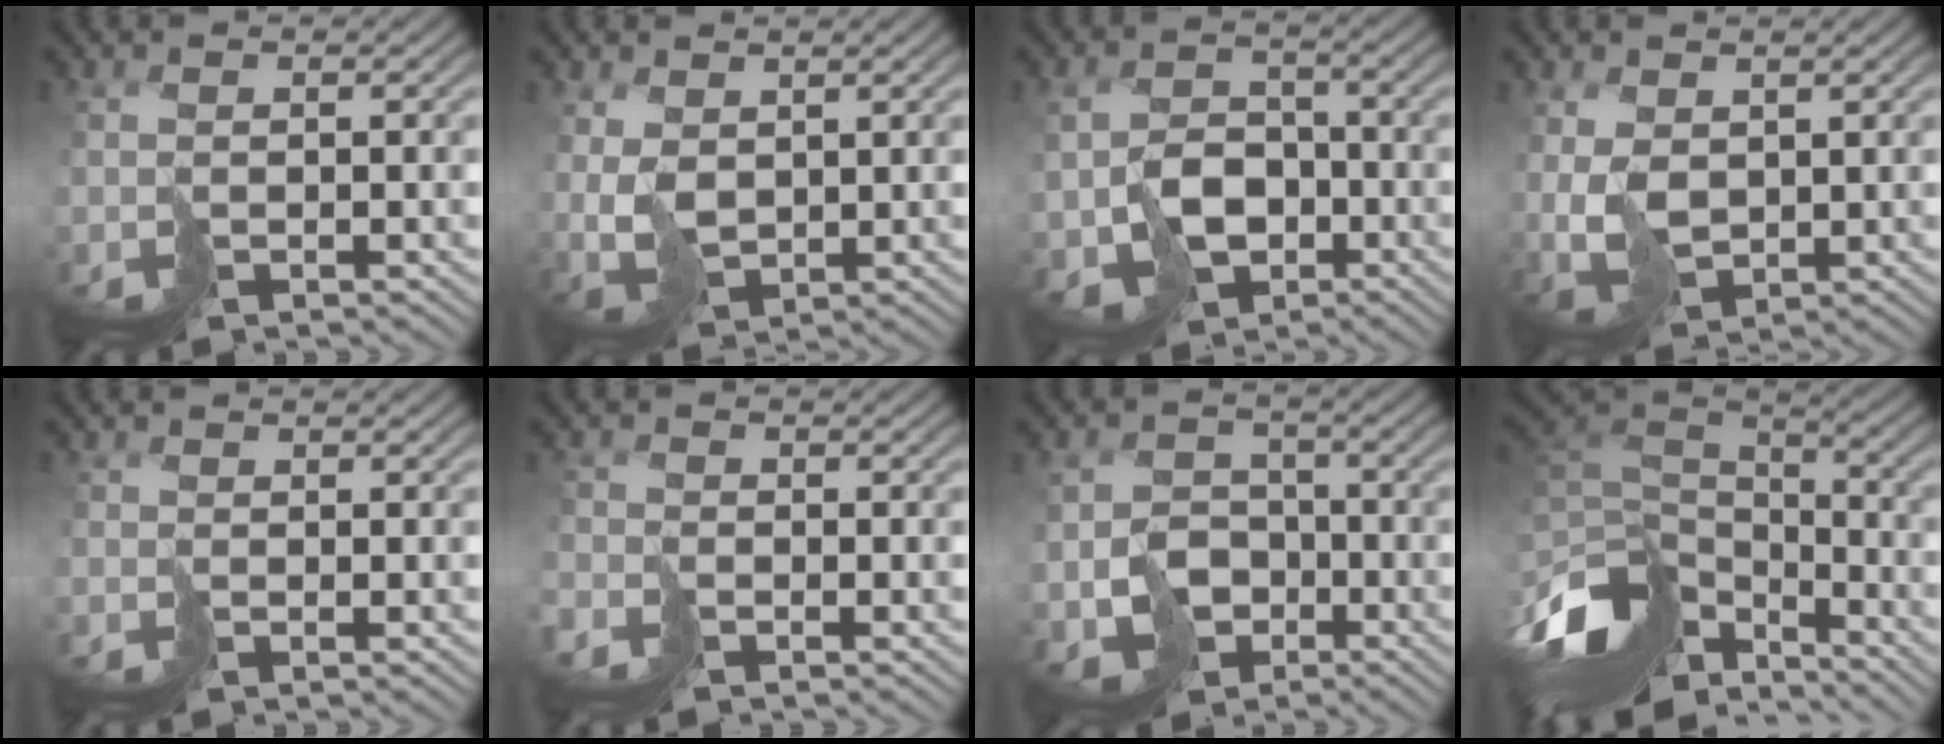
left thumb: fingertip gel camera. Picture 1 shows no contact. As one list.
[{"total": 3.0, "force": [1.6, 2.1, 1.4], "torque": [-0.048, 0.000, 0.042]}, {"total": 5.9, "force": [-1.6, 5.0, 2.6], "torque": [-0.055, -0.010, -0.026]}, {"total": 3.5, "force": [1.3, 2.6, 2.0], "torque": [-0.060, -0.002, 0.035]}, {"total": 0.6, "force": [-0.3, 0.5, 0.2], "torque": [-0.009, -0.003, -0.007]}, {"total": 2.5, "force": [-2.1, 1.3, 0.7], "torque": [-0.022, -0.011, -0.049]}, {"total": 5.5, "force": [-2.0, 4.8, 1.5], "torque": [-0.028, -0.009, -0.035]}, {"total": 13.0, "force": [-6.6, 8.2, 7.7], "torque": [-0.236, -0.016, -0.099]}]